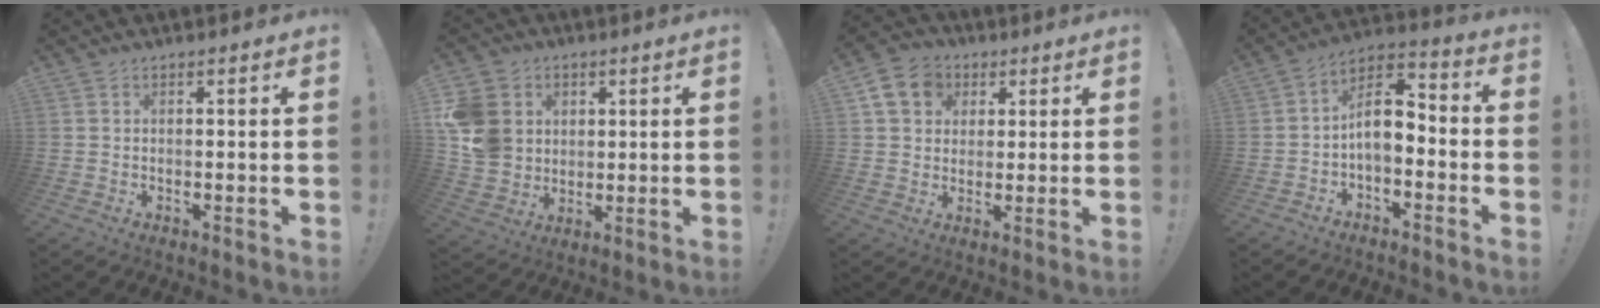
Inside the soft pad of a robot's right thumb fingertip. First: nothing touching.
{"total": 12.9, "force": [2.8, 11.4, 5.2], "torque": [-0.095, -0.011, 0.061]}
{"total": 10.7, "force": [3.9, 9.0, 4.3], "torque": [-0.062, -0.006, 0.080]}
{"total": 8.9, "force": [-1.5, 5.4, 6.9], "torque": [-0.117, 0.010, -0.024]}